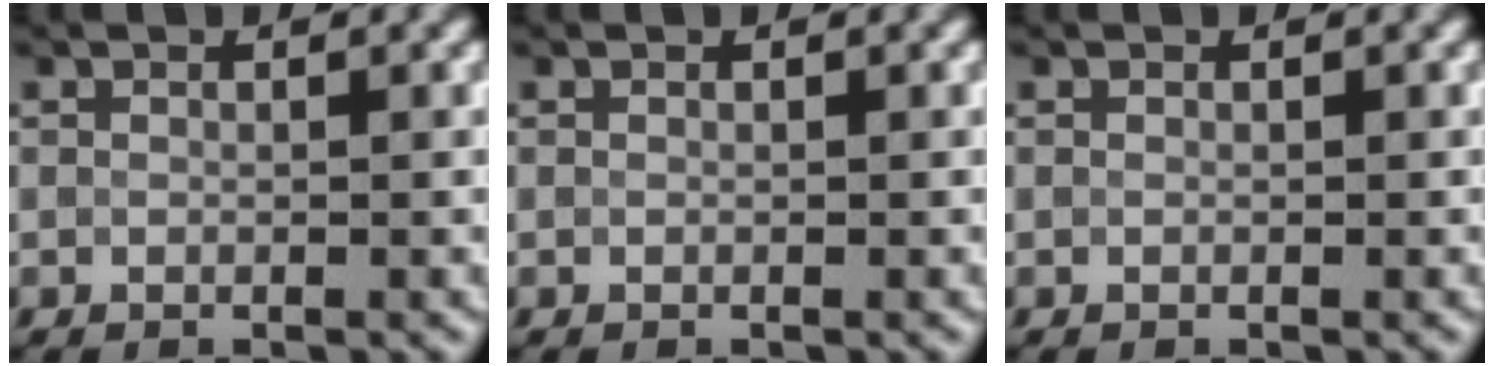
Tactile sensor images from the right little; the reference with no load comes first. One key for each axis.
{"total": 0.0}
{"total": 0.0}